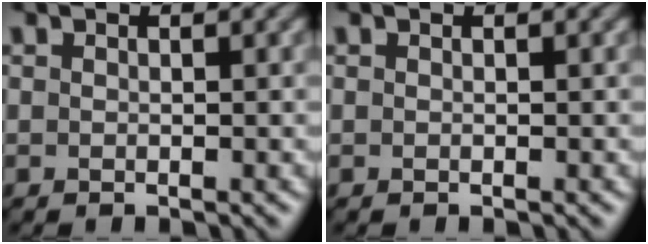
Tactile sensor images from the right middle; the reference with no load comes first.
{"total": 0.0}